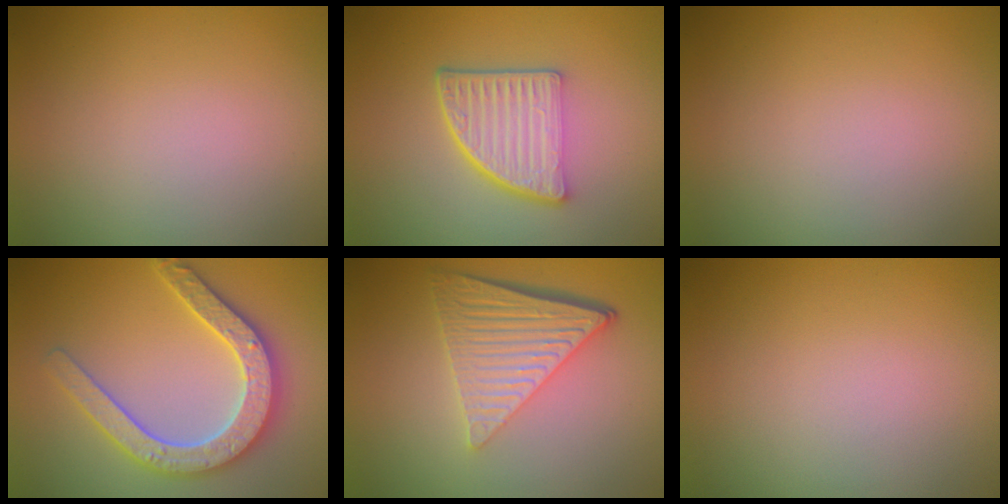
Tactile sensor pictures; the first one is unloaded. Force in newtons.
{"total": 5.3, "press": 3.8, "slide": 3.7}
{"total": 0.0}
{"total": 4.7, "press": 4.6, "slide": 1.0}
{"total": 6.2, "press": 4.2, "slide": 4.5}
{"total": 0.0}